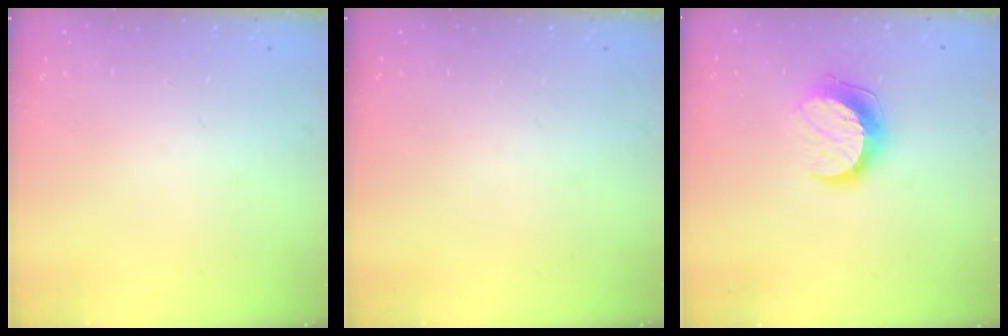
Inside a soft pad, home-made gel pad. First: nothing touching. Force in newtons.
{"total": 0.0}
{"total": 9.8, "press": 9.8, "slide": 0.1}